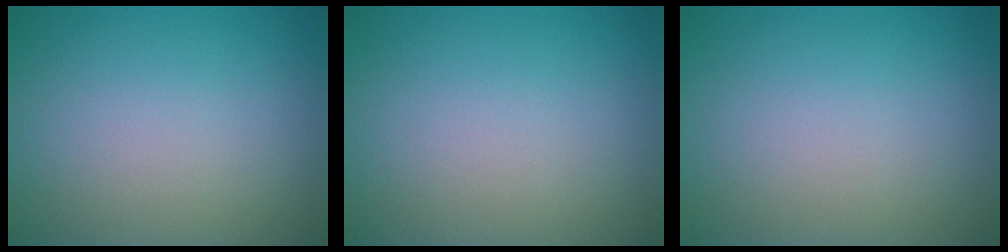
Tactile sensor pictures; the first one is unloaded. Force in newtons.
{"total": 0.0}
{"total": 0.0}